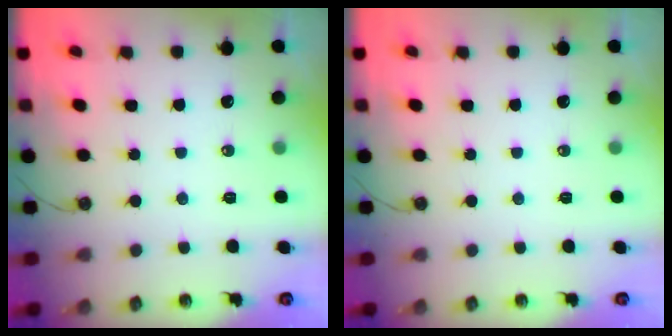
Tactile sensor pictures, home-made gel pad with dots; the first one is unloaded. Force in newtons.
{"total": 0.0}